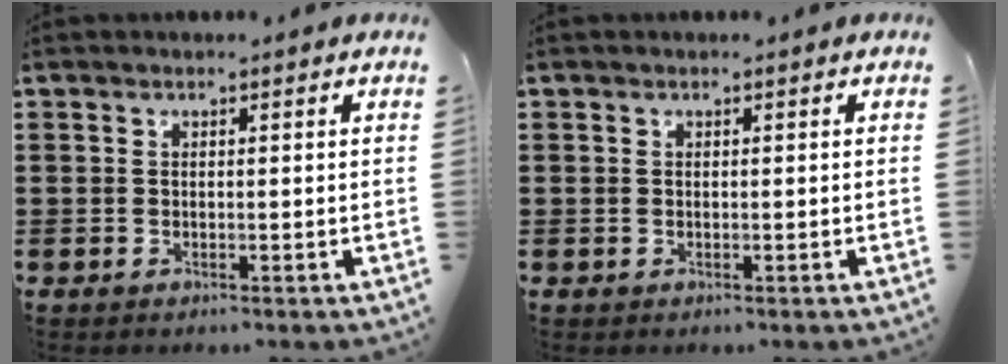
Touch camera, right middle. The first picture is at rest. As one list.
[{"total": 0.0}]